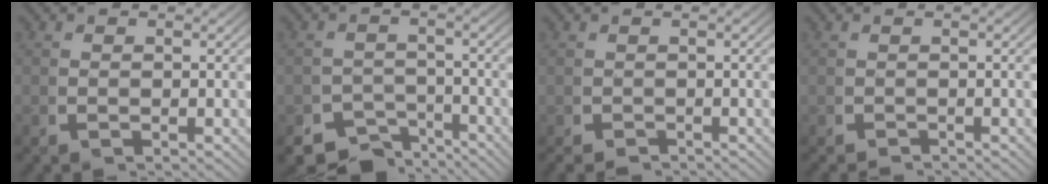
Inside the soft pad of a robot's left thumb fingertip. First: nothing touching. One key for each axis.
{"total": 6.6, "fx": -5.7, "fy": 3.2, "fz": 1.1, "tx": 0.005, "ty": -0.033, "tz": -0.093}
{"total": 1.8, "fx": -1.7, "fy": 0.4, "fz": -0.4, "tx": 0.019, "ty": -0.009, "tz": -0.024}
{"total": 1.4, "fx": -1.3, "fy": 0.1, "fz": -0.6, "tx": 0.018, "ty": -0.006, "tz": -0.018}